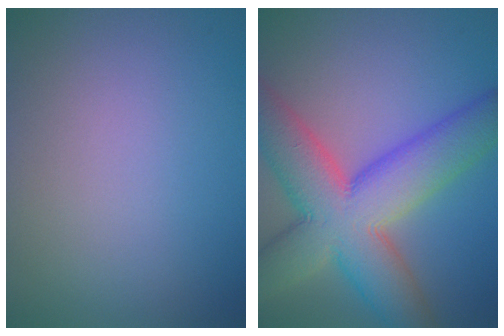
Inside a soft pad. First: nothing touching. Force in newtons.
{"total": 12.5, "press": 12.4, "slide": 1.2}